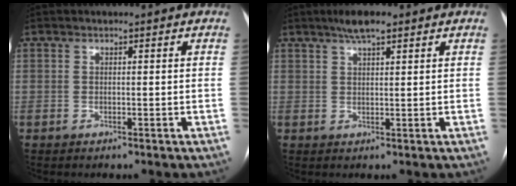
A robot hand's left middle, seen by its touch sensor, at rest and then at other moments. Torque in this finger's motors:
{"motor_torque": [0.46, -0.48, 0.06, 0.00]}